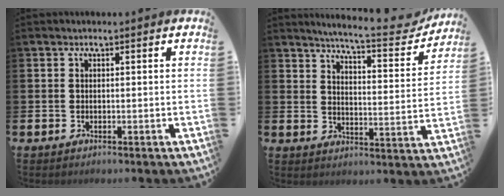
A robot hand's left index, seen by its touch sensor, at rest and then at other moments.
{"total": 7.2, "force": [6.8, 0.6, 2.4], "torque": [-0.061, -0.051, 0.111]}